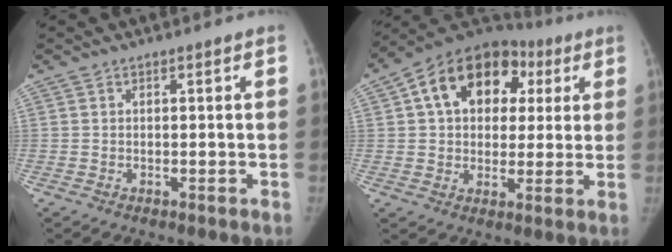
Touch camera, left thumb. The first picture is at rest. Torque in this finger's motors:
{"motor_torque": [0.32, 0.26, 0.16, -0.06, 0.08]}